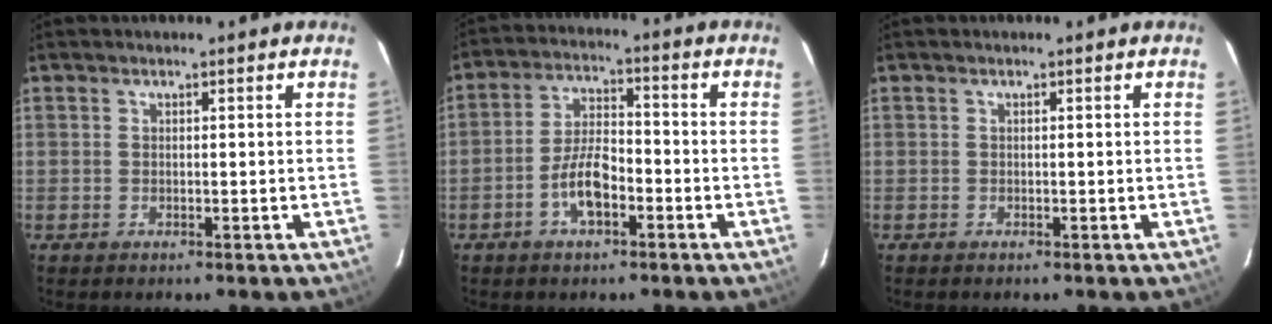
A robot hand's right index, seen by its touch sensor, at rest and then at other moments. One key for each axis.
{"total": 7.4, "fx": -3.4, "fy": 2.9, "fz": 5.9, "tx": -0.124, "ty": 0.011, "tz": -0.060}
{"total": 0.0}